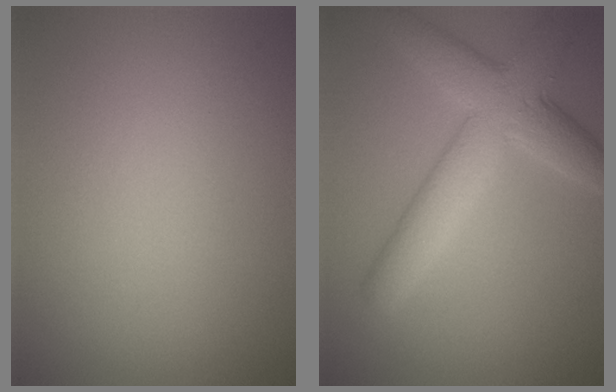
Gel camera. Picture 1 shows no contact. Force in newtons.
{"total": 6.1, "press": 6.1, "slide": 0.1}